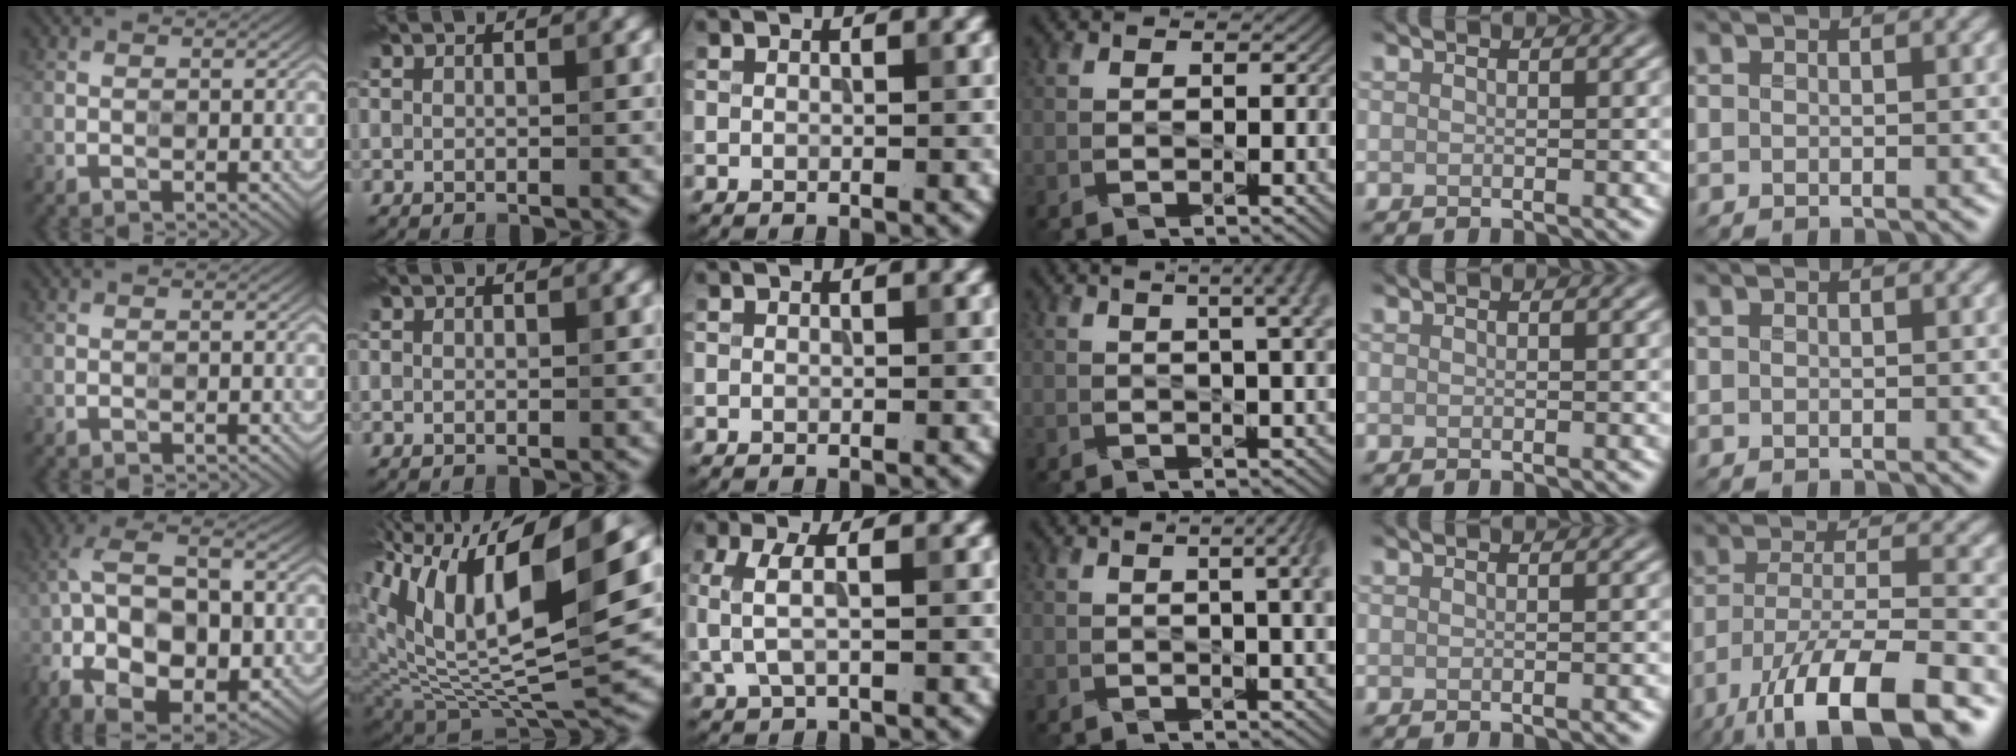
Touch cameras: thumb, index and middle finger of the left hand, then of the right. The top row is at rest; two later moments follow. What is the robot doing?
{"motion": "wipe", "object": "glass cup"}